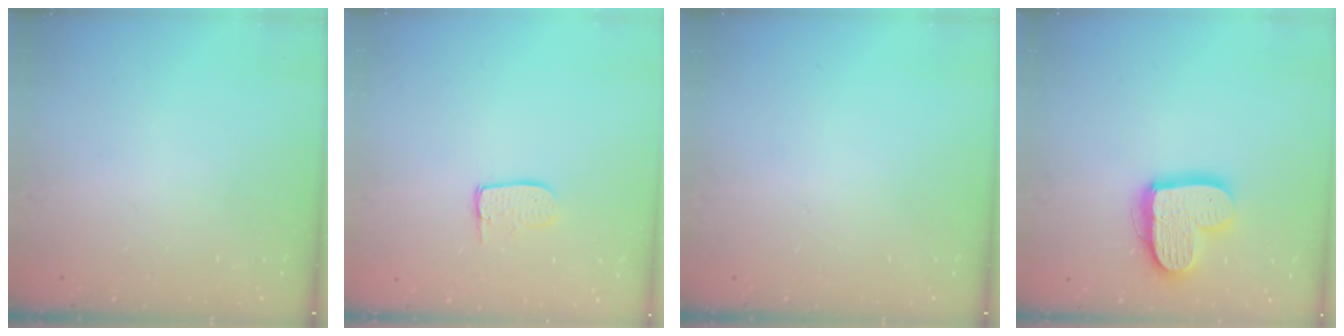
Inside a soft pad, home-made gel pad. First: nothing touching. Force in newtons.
{"total": 6.3, "press": 6.3, "slide": 0.5}
{"total": 0.0}
{"total": 15.7, "press": 15.7, "slide": 1.4}